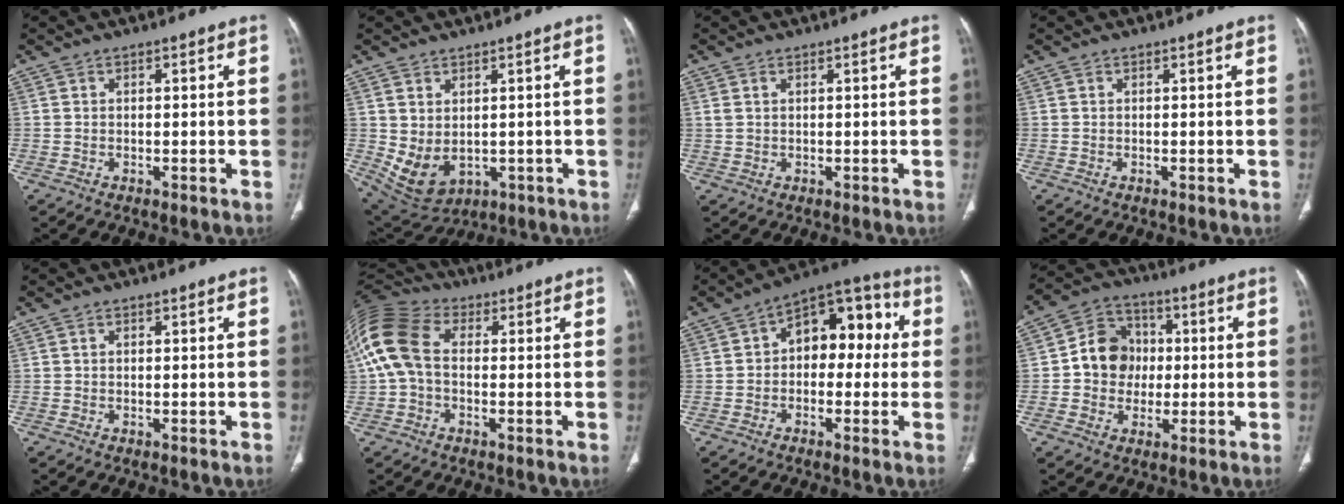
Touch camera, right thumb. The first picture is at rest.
{"total": 8.5, "force": [-0.4, 5.8, 6.2], "torque": [-0.105, -0.003, 0.025]}
{"total": 1.5, "force": [0.7, 0.9, 1.0], "torque": [-0.025, 0.008, 0.022]}
{"total": 0.0}
{"total": 0.0}
{"total": 14.1, "force": [0.9, 9.4, 10.5], "torque": [-0.237, 0.034, 0.008]}
{"total": 13.1, "force": [1.3, 8.2, 10.1], "torque": [-0.088, 0.044, 0.003]}
{"total": 10.3, "force": [0.0, 9.2, 4.8], "torque": [-0.040, 0.019, -0.010]}